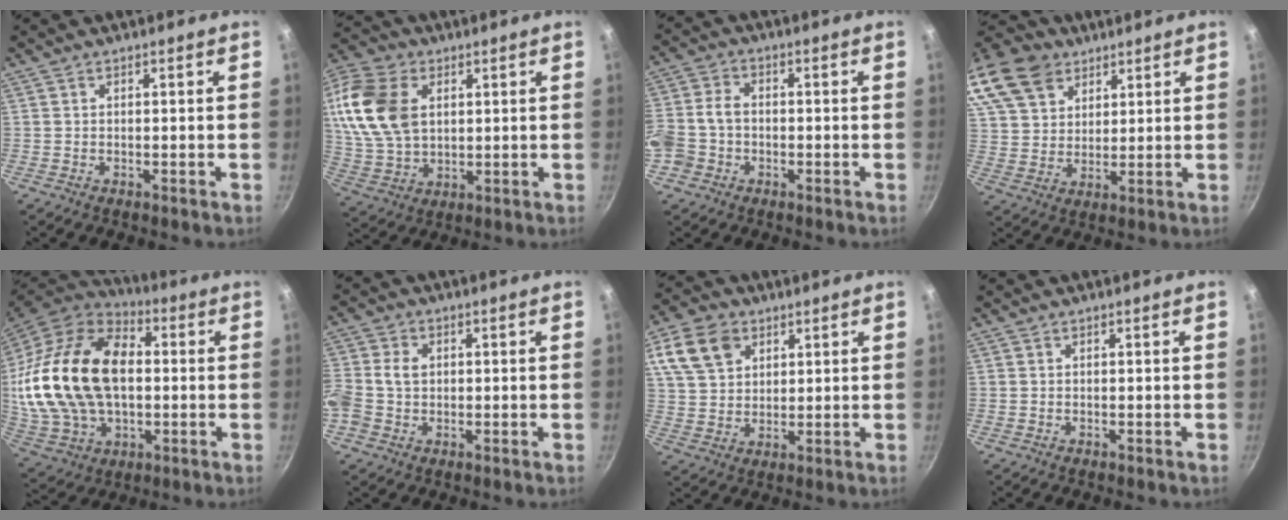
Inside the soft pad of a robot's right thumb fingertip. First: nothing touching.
{"total": 18.2, "force": [4.0, 12.5, 12.6], "torque": [-0.240, -0.001, 0.079]}
{"total": 8.9, "force": [-2.6, 7.0, 4.8], "torque": [-0.088, 0.032, -0.061]}
{"total": 21.7, "force": [13.5, 14.6, 8.7], "torque": [-0.203, 0.006, 0.261]}
{"total": 29.5, "force": [1.5, 19.2, 22.4], "torque": [-0.425, 0.023, 0.035]}
{"total": 7.8, "force": [-0.2, 6.3, 4.5], "torque": [-0.092, 0.020, -0.019]}
{"total": 11.3, "force": [5.0, 8.1, 6.1], "torque": [-0.096, -0.002, 0.093]}
{"total": 0.0}